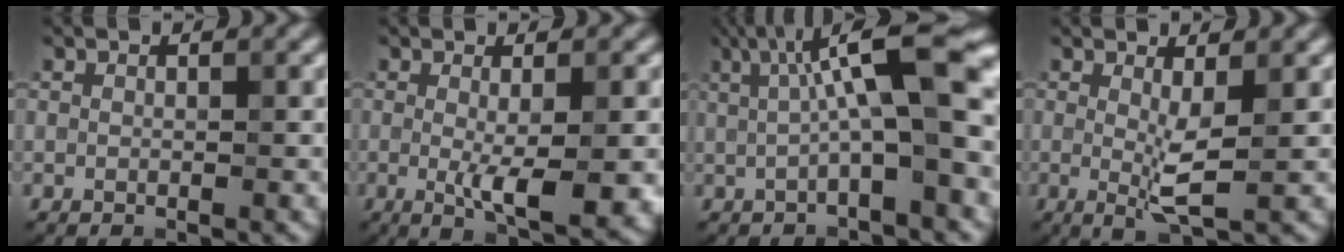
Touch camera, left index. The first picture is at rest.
{"total": 4.9, "force": [-0.5, 1.0, 4.7], "torque": [-0.074, -0.012, -0.003]}
{"total": 9.8, "force": [1.9, 2.2, 9.4], "torque": [-0.136, 0.020, 0.026]}
{"total": 2.9, "force": [0.3, 0.4, 2.9], "torque": [-0.055, -0.013, 0.005]}